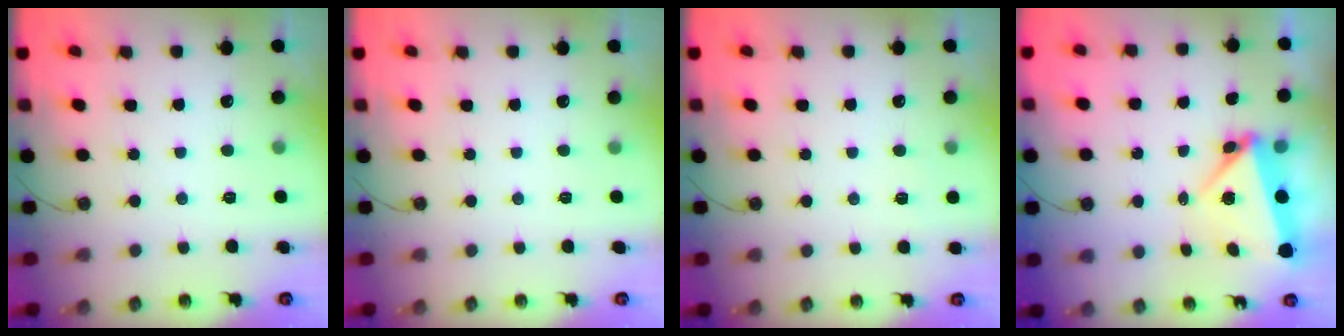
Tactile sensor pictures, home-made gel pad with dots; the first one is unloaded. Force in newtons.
{"total": 0.0}
{"total": 3.5, "press": 3.5, "slide": 0.7}
{"total": 5.2, "press": 5.2, "slide": 0.2}